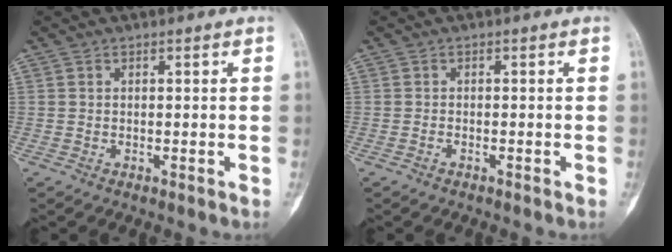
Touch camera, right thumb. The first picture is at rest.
{"total": 0.6, "force": [-0.5, 0.3, 0.3], "torque": [-0.011, 0.004, -0.008]}